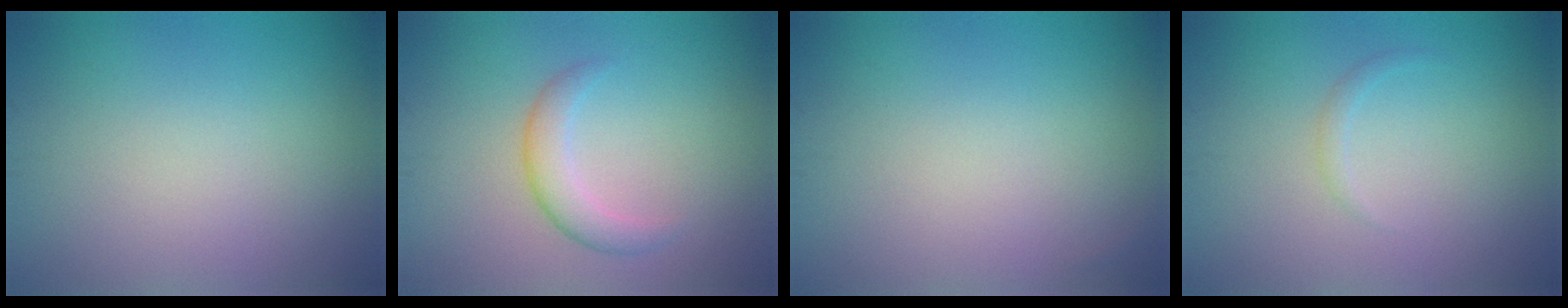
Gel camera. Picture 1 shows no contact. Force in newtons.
{"total": 2.5, "press": 2.5, "slide": 0.0}
{"total": 0.0}
{"total": 0.7, "press": 0.7, "slide": 0.1}